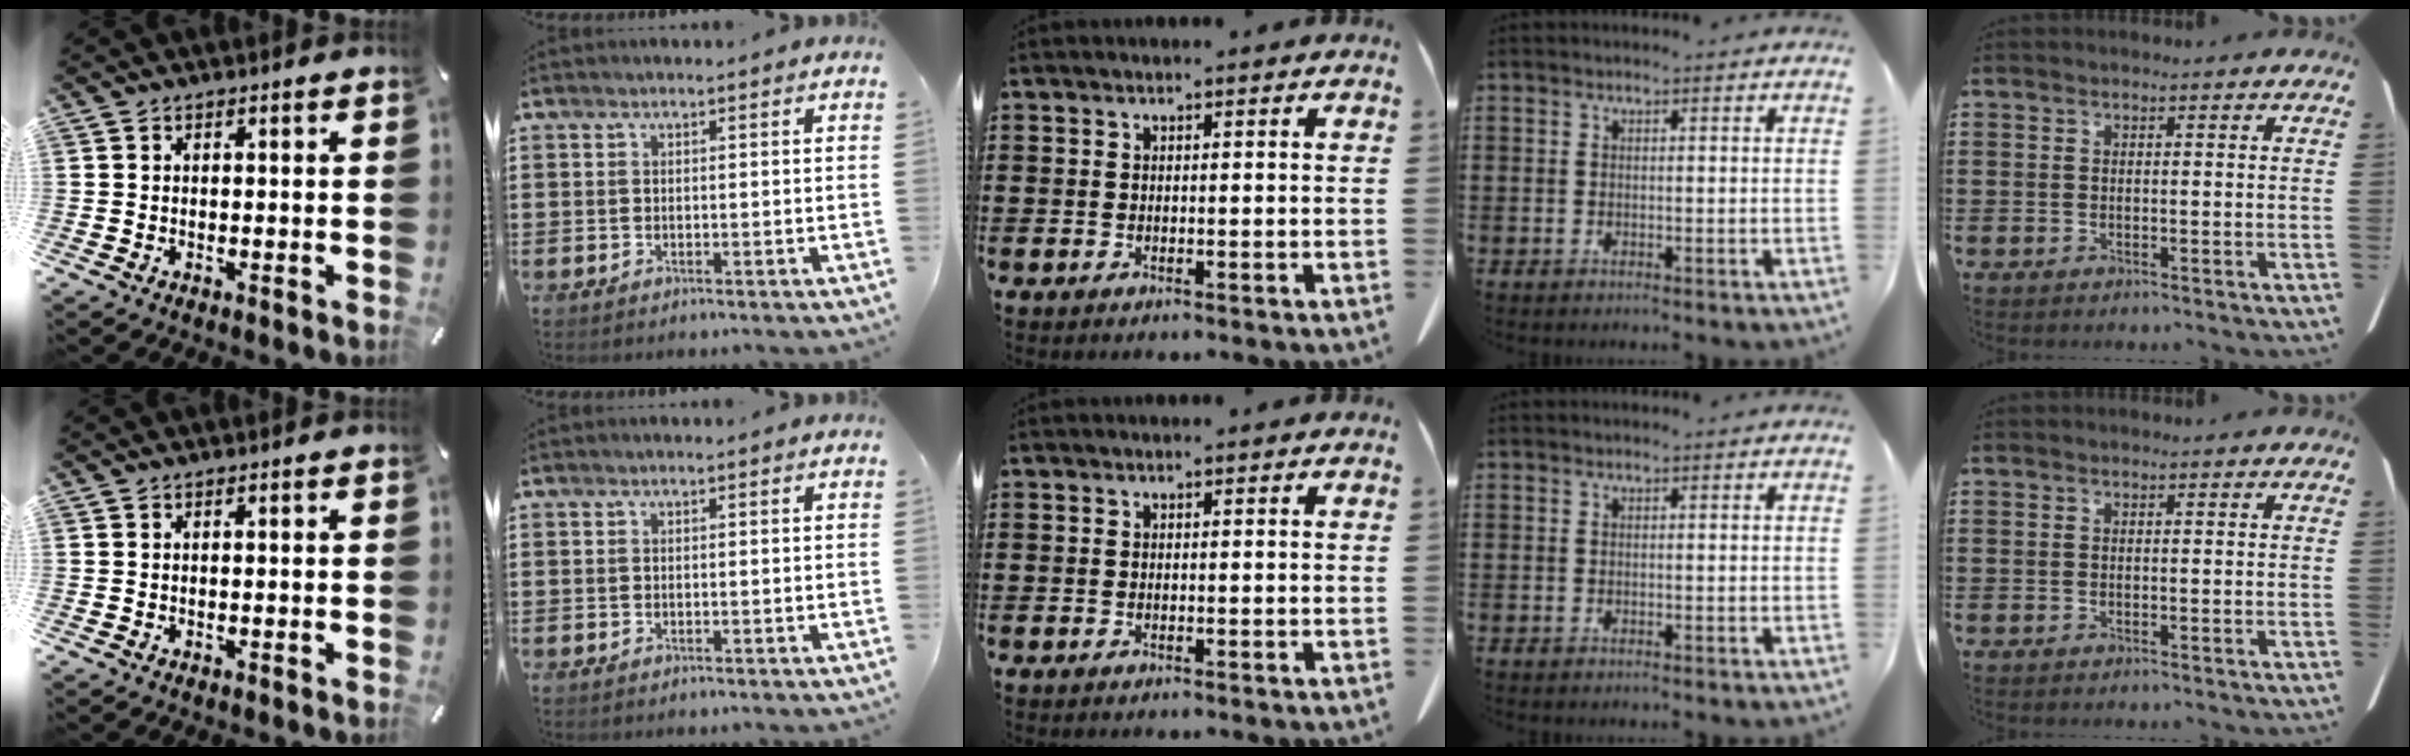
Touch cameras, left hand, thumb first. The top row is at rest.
{}